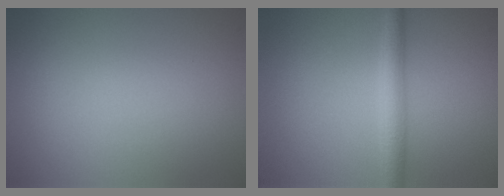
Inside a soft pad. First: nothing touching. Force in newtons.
{"total": 3.0, "press": 3.0, "slide": 0.1}